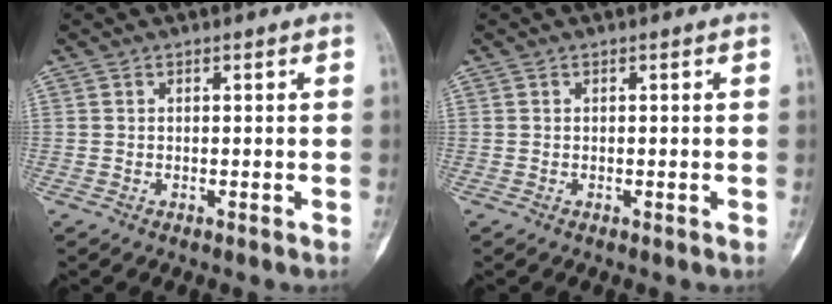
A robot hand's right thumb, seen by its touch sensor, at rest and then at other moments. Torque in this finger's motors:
{"motor_torque": [0.00, 0.00, -0.05, -0.05, 0.00]}